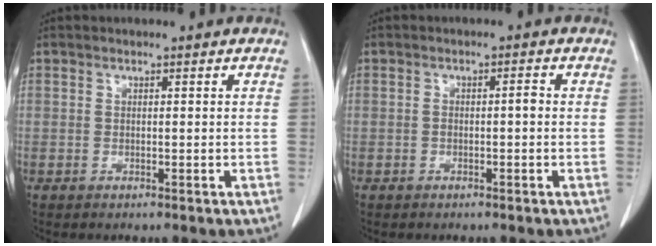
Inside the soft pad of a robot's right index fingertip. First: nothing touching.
{"total": 1.4, "force": [-0.3, 0.3, 1.4], "torque": [-0.022, 0.002, -0.005]}